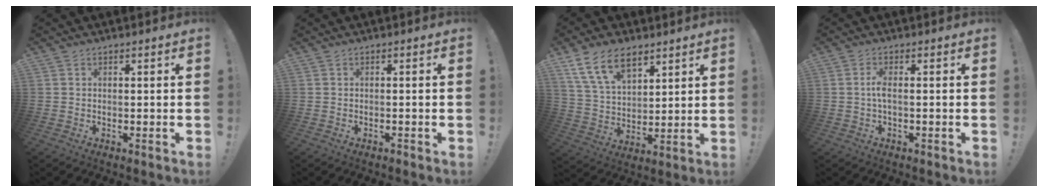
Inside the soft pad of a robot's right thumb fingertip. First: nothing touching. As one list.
[{"total": 0.8, "force": [-0.7, -0.2, 0.3], "torque": [-0.008, 0.001, -0.013]}, {"total": 14.1, "force": [8.6, 7.8, 8.0], "torque": [-0.141, -0.035, 0.162]}, {"total": 3.3, "force": [-0.3, 0.7, 3.2], "torque": [-0.073, 0.004, -0.007]}]